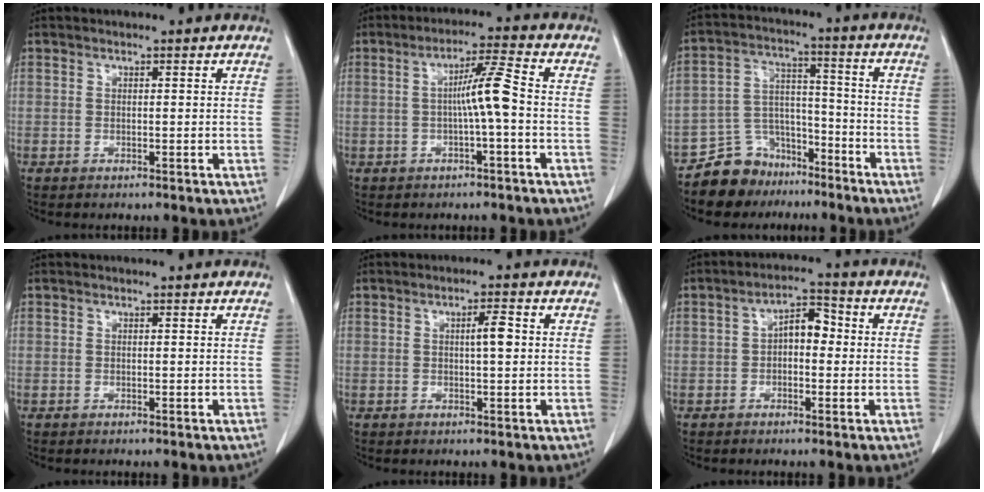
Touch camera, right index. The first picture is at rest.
{"total": 5.8, "force": [-0.6, -0.4, 5.8], "torque": [-0.098, 0.012, -0.010]}
{"total": 9.2, "force": [-7.1, 5.7, 1.1], "torque": [-0.020, 0.040, -0.125]}
{"total": 0.0}
{"total": 2.9, "force": [0.4, 0.3, 2.8], "torque": [-0.048, 0.002, 0.007]}
{"total": 5.1, "force": [0.2, 2.6, 4.4], "torque": [-0.073, 0.026, -0.003]}